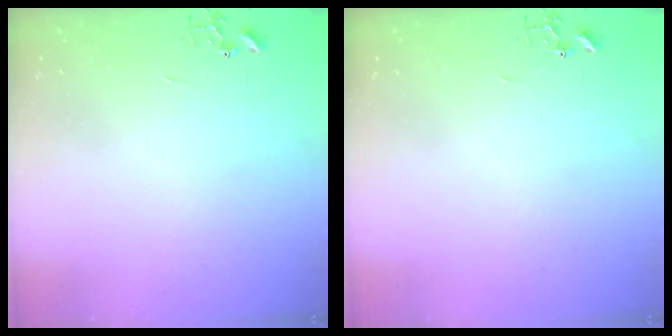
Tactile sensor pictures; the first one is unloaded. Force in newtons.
{"total": 0.0}